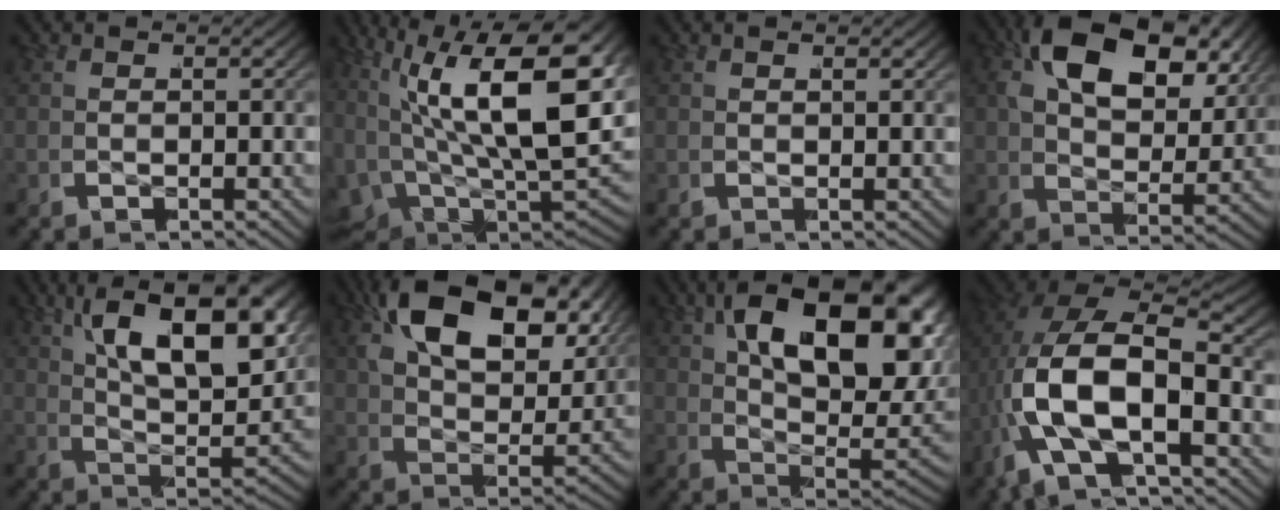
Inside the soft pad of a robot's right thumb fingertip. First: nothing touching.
{"total": 16.4, "force": [3.1, 8.5, 13.7], "torque": [-0.267, -0.045, 0.071]}
{"total": 0.6, "force": [0.5, -0.4, 0.0], "torque": [0.002, 0.006, 0.010]}
{"total": 9.2, "force": [4.3, 4.3, 6.9], "torque": [-0.124, 0.002, 0.068]}
{"total": 12.3, "force": [4.2, 4.8, 10.5], "torque": [-0.173, 0.005, 0.063]}
{"total": 11.3, "force": [5.3, 5.3, 8.5], "torque": [-0.154, 0.007, 0.082]}
{"total": 17.1, "force": [4.0, 8.2, 14.4], "torque": [-0.235, -0.007, 0.065]}
{"total": 12.8, "force": [-0.6, 7.9, 10.1], "torque": [-0.231, -0.031, -0.004]}